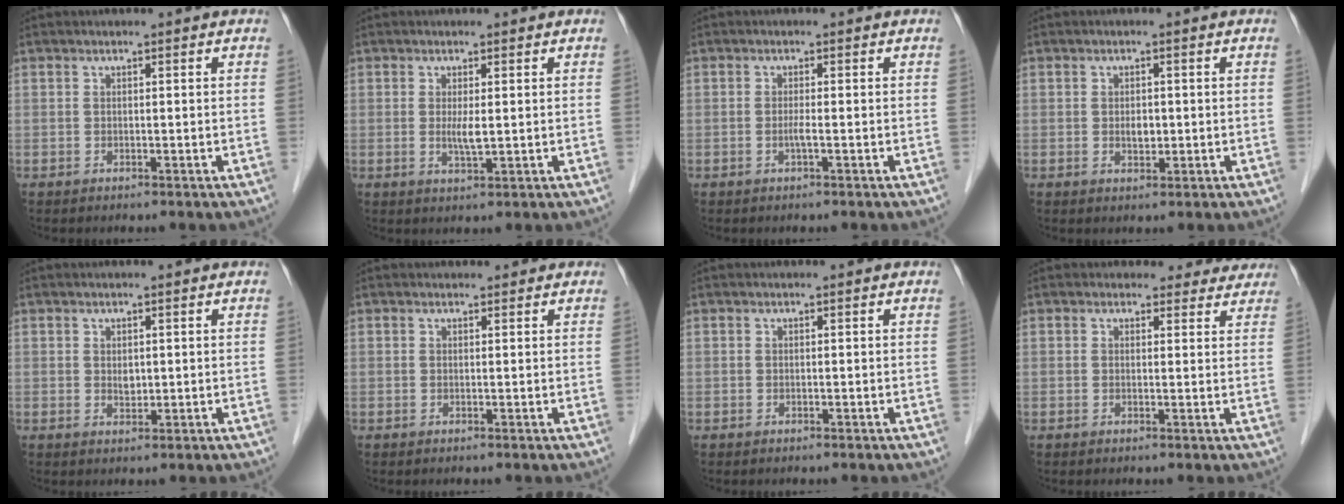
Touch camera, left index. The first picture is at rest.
{"total": 2.6, "force": [0.2, 0.4, 2.5], "torque": [-0.054, -0.006, 0.006]}
{"total": 1.1, "force": [-0.4, -0.1, 1.1], "torque": [-0.024, -0.001, -0.008]}
{"total": 2.0, "force": [-0.1, 1.2, 1.6], "torque": [-0.028, 0.000, 0.001]}
{"total": 1.5, "force": [0.3, 0.9, 1.1], "torque": [-0.019, -0.003, 0.009]}
{"total": 1.3, "force": [1.1, 0.7, 0.2], "torque": [-0.004, 0.006, 0.010]}
{"total": 0.0}
{"total": 4.9, "force": [4.3, 2.3, -0.2], "torque": [0.023, -0.002, 0.030]}